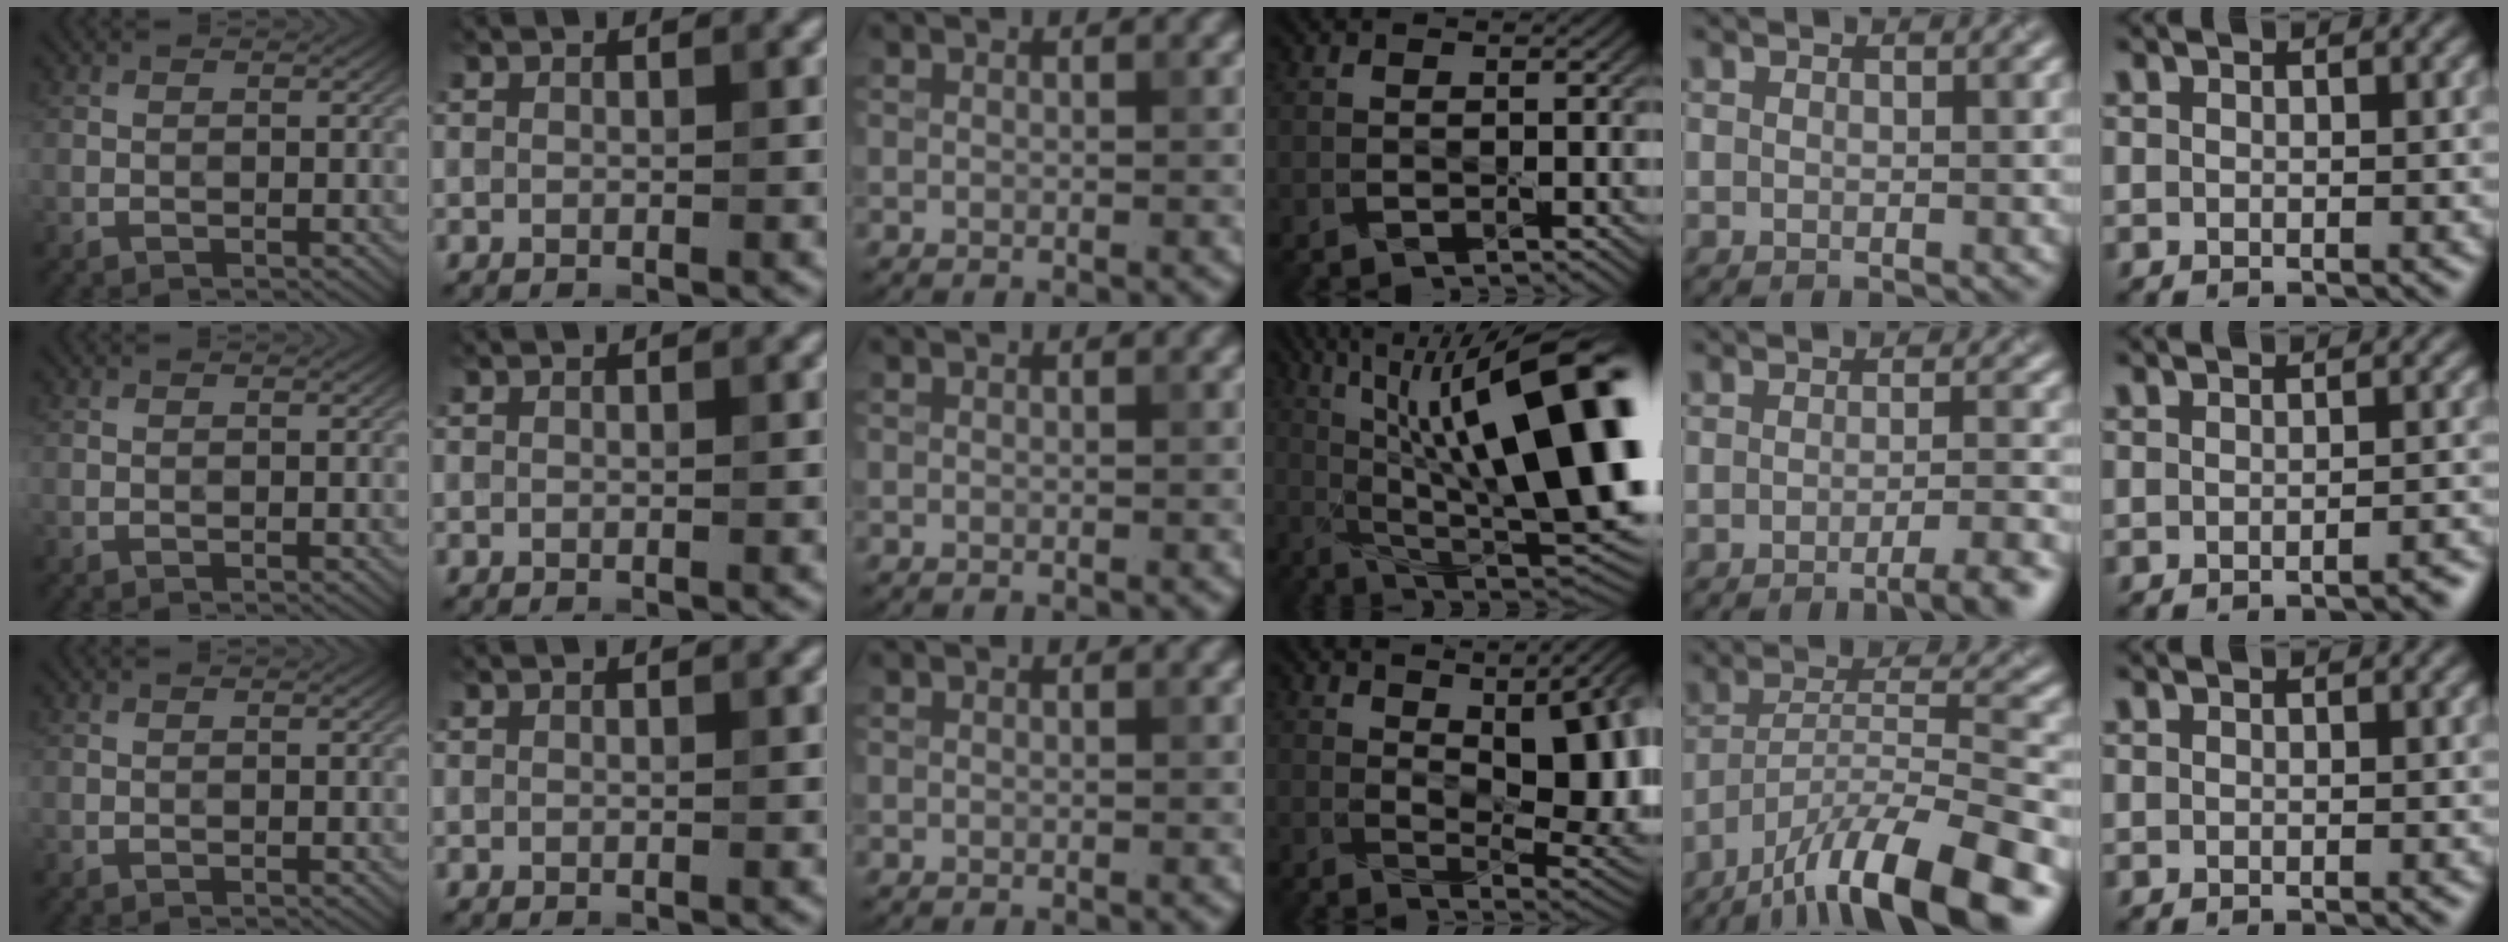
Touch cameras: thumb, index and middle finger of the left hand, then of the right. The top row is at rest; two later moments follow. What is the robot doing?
{"motion": "press", "object": "syringe"}